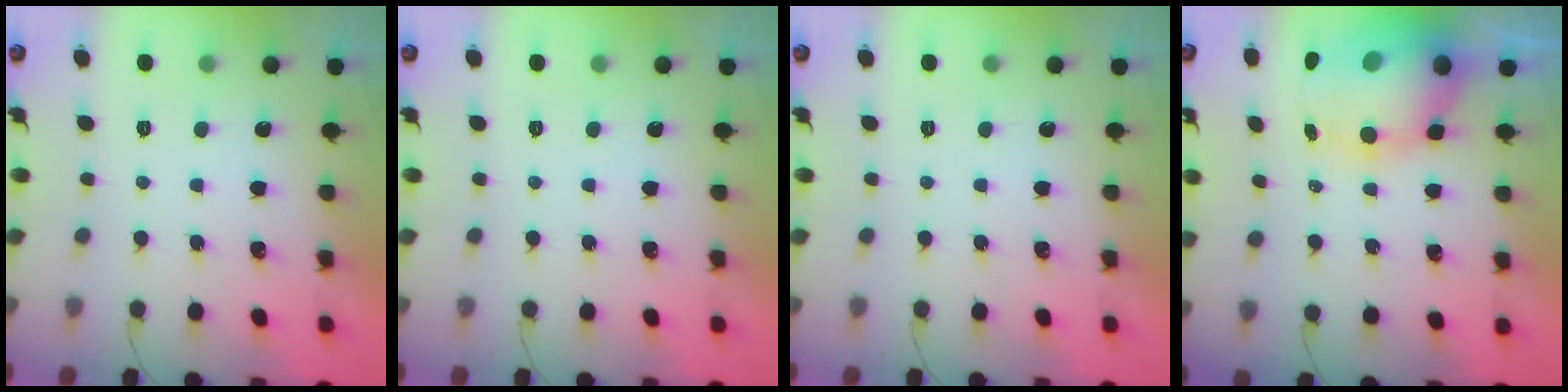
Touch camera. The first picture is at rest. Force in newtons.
{"total": 0.0}
{"total": 0.0}
{"total": 11.9, "press": 11.4, "slide": 3.2}